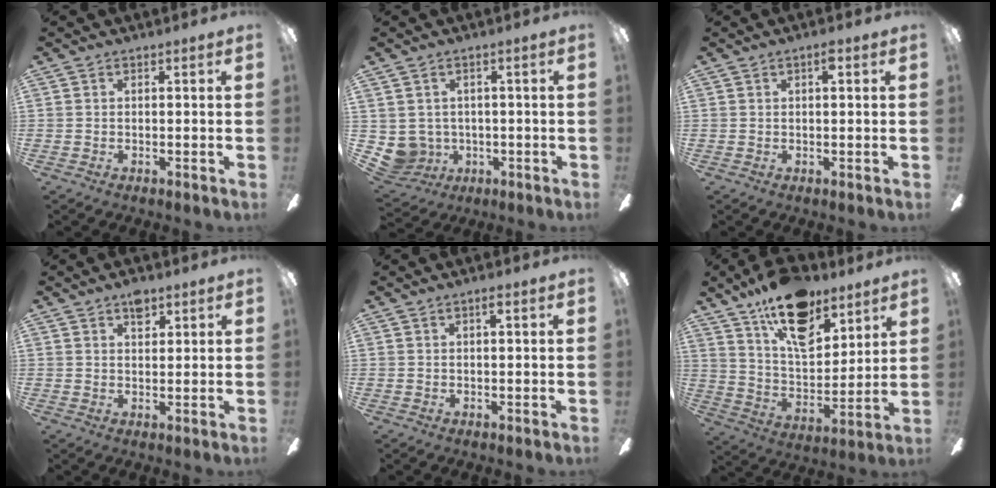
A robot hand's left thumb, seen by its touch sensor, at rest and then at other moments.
{"total": 5.2, "force": [0.6, 5.1, 0.8], "torque": [-0.062, -0.009, 0.014]}
{"total": 2.1, "force": [1.1, 0.7, 1.7], "torque": [-0.028, 0.002, 0.016]}
{"total": 4.4, "force": [2.9, 2.4, 2.2], "torque": [-0.018, -0.011, 0.048]}
{"total": 1.4, "force": [0.9, 0.3, 1.1], "torque": [-0.016, 0.000, 0.012]}
{"total": 19.1, "force": [13.0, 9.2, 10.5], "torque": [-0.173, -0.069, 0.228]}